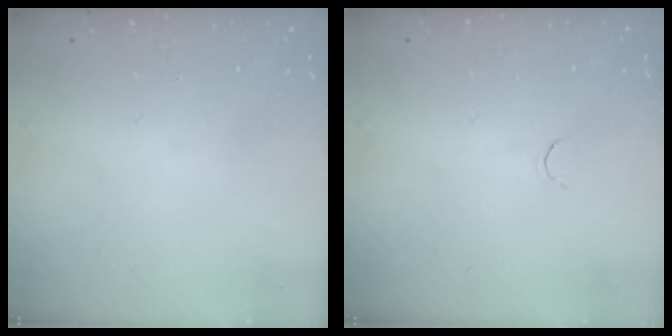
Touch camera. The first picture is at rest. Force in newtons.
{"total": 1.8, "press": 1.7, "slide": 0.4}